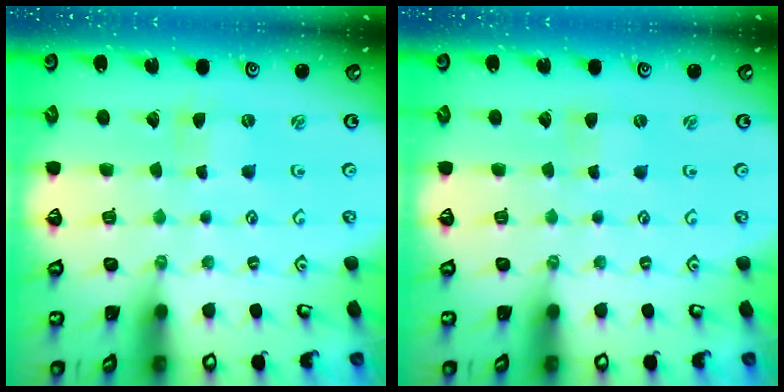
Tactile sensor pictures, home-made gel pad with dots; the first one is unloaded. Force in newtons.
{"total": 0.0}